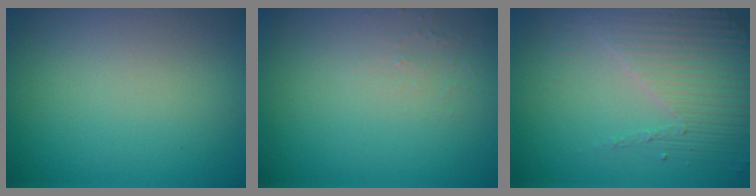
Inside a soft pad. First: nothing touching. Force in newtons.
{"total": 0.8, "press": 0.8, "slide": 0.3}
{"total": 4.4, "press": 3.2, "slide": 3.0}